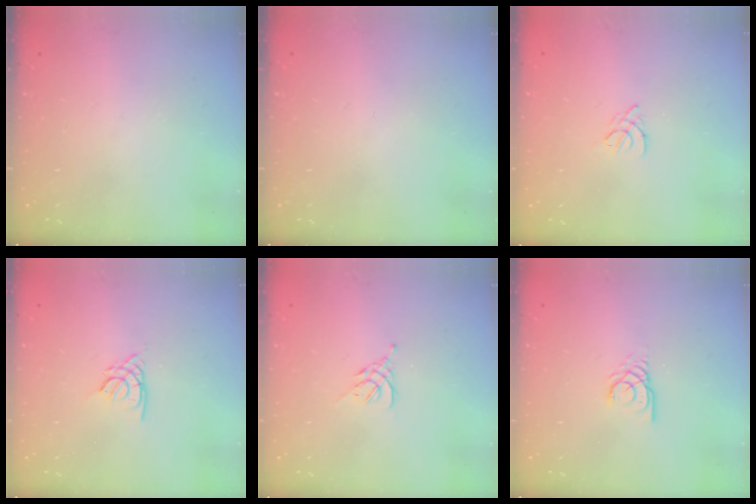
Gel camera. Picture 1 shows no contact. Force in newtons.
{"total": 0.0}
{"total": 2.5, "press": 2.4, "slide": 0.6}
{"total": 2.2, "press": 2.1, "slide": 0.5}
{"total": 2.6, "press": 2.5, "slide": 0.7}
{"total": 2.9, "press": 2.9, "slide": 0.2}